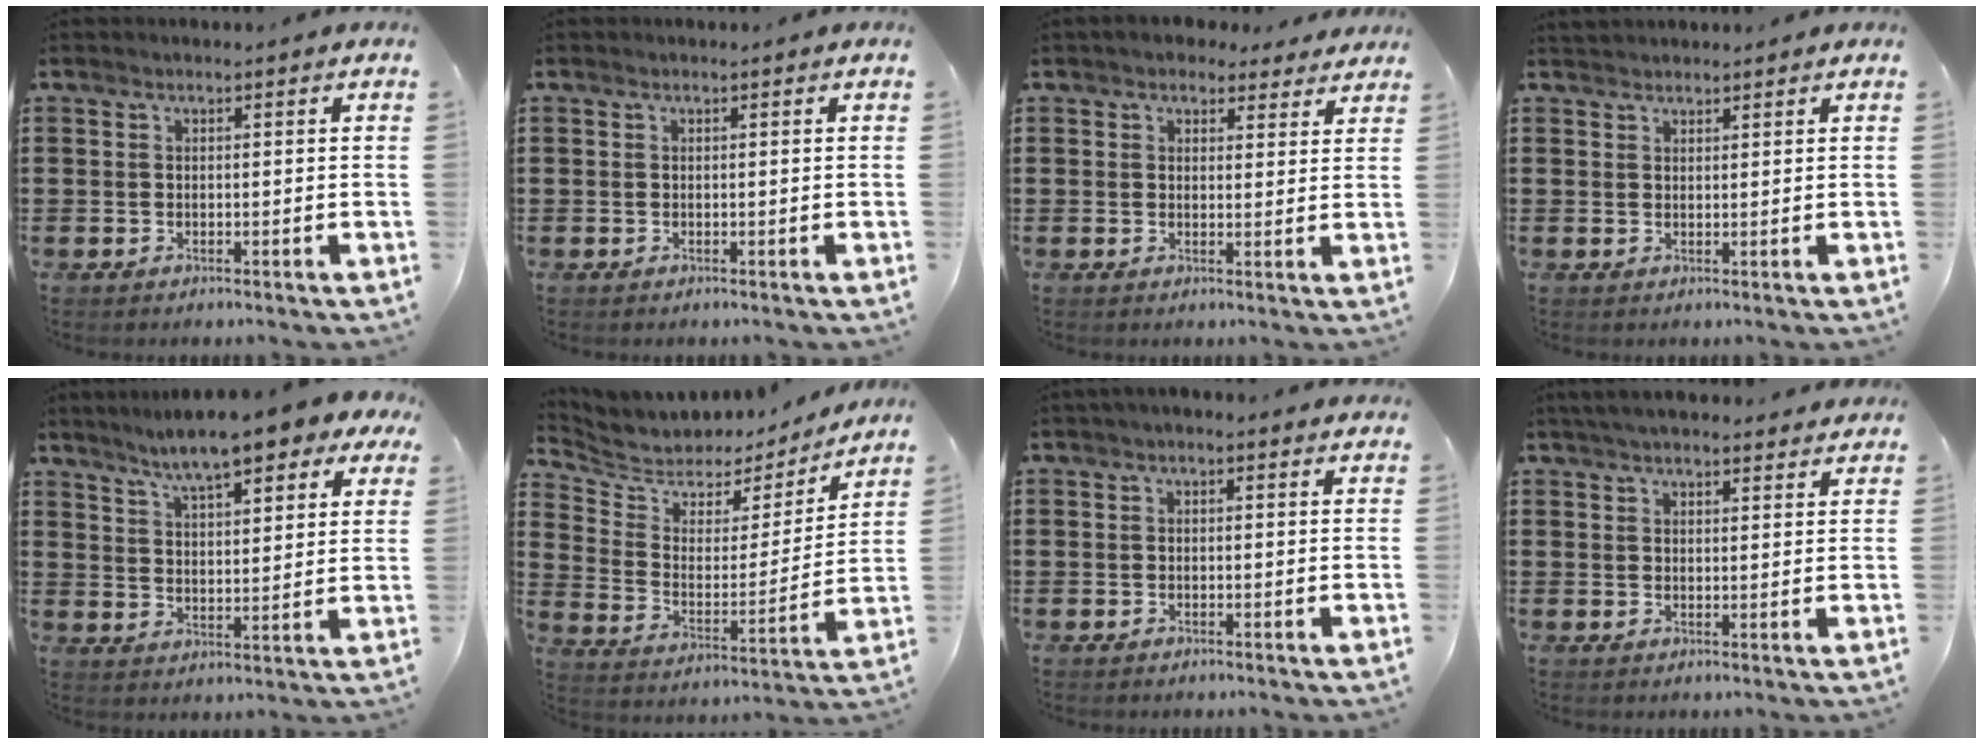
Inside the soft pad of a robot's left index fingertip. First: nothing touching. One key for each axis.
{"total": 0.0}
{"total": 3.2, "fx": 2.7, "fy": 1.6, "fz": 0.6, "tx": -0.014, "ty": -0.004, "tz": 0.049}
{"total": 1.5, "fx": 1.4, "fy": 0.6, "fz": -0.1, "tx": -0.002, "ty": 0.003, "tz": 0.029}
{"total": 8.9, "fx": 7.6, "fy": 1.1, "fz": 4.5, "tx": -0.097, "ty": -0.025, "tz": 0.131}
{"total": 5.0, "fx": 4.5, "fy": 2.3, "fz": -0.2, "tx": -0.038, "ty": -0.038, "tz": 0.072}
{"total": 1.1, "fx": 0.2, "fy": 0.7, "fz": 0.7, "tx": -0.016, "ty": 0.006, "tz": 0.003}
{"total": 3.8, "fx": 3.5, "fy": 0.7, "fz": 1.2, "tx": -0.033, "ty": -0.002, "tz": 0.065}